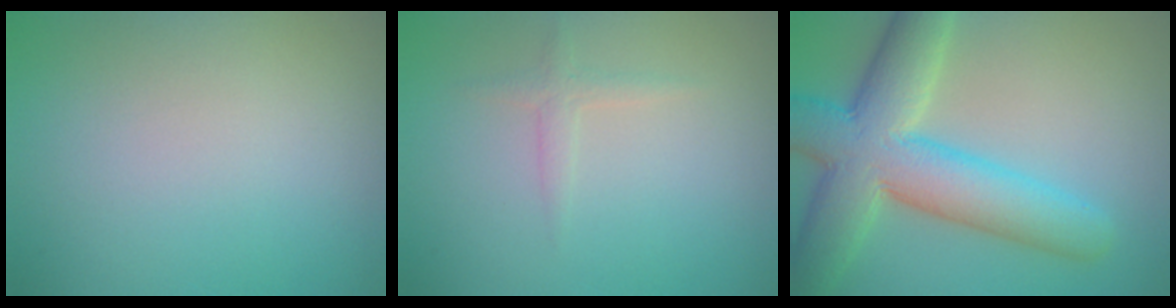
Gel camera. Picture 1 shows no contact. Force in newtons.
{"total": 1.1, "press": 1.1, "slide": 0.1}
{"total": 10.1, "press": 10.0, "slide": 0.7}